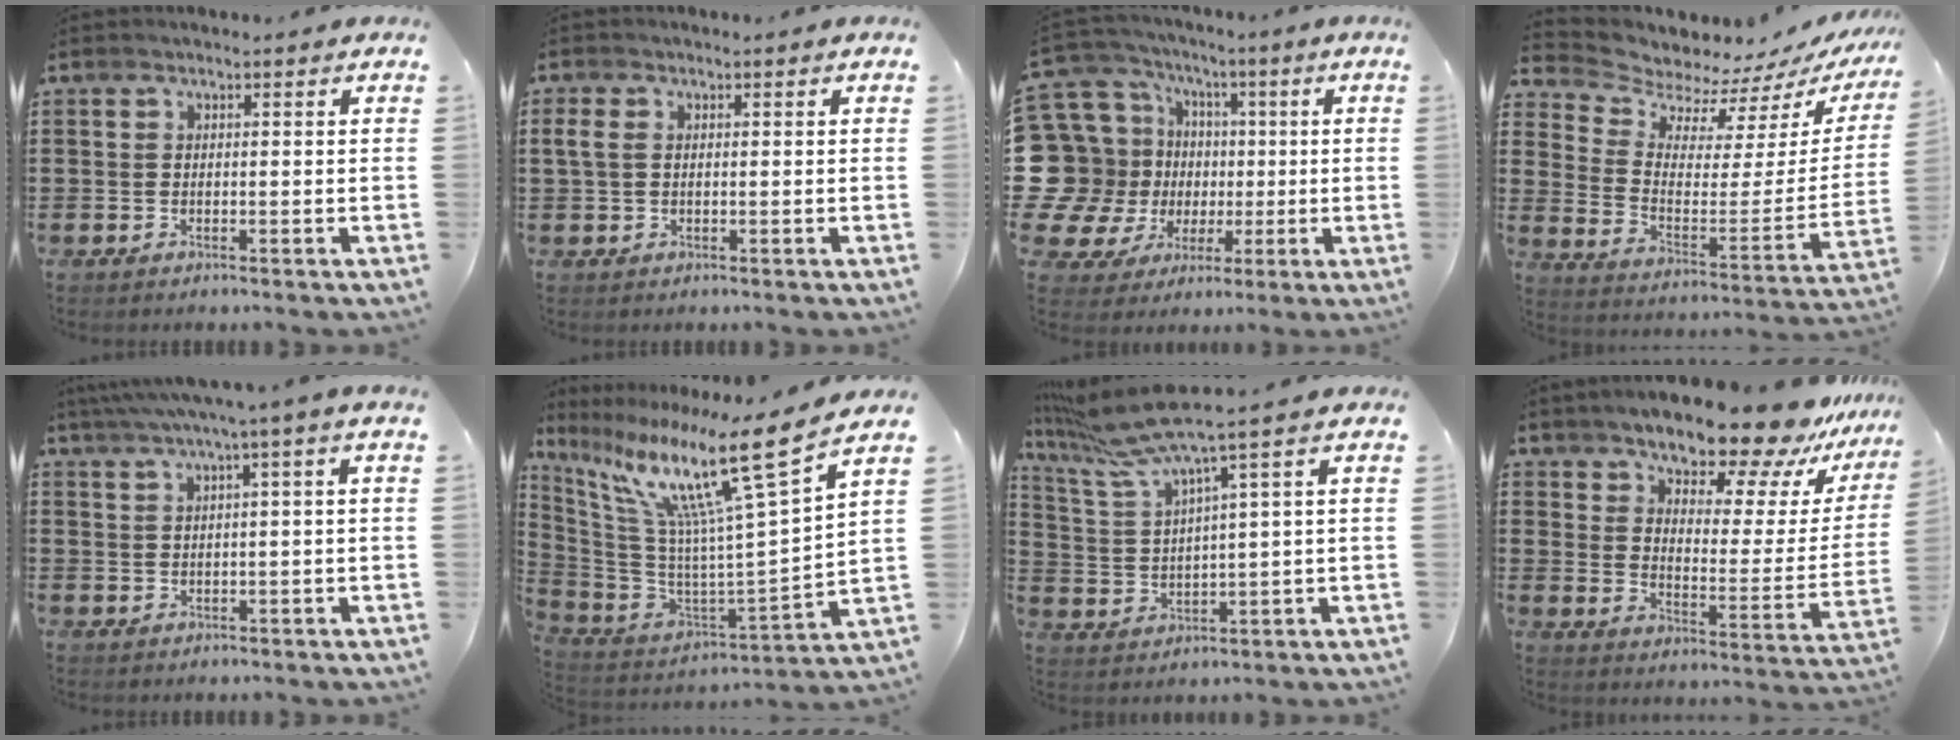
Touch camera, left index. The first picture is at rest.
{"total": 2.5, "force": [0.2, 1.6, 1.9], "torque": [-0.055, 0.001, -0.002]}
{"total": 13.7, "force": [-1.6, 13.3, 3.1], "torque": [-0.144, -0.008, 0.001]}
{"total": 5.9, "force": [5.6, 1.8, 0.0], "torque": [-0.042, -0.055, 0.097]}
{"total": 2.5, "force": [0.7, 0.0, 2.4], "torque": [-0.048, -0.003, 0.011]}
{"total": 16.2, "force": [9.6, 0.5, 13.1], "torque": [-0.276, -0.059, 0.137]}
{"total": 7.3, "force": [5.2, 0.0, 5.1], "torque": [-0.128, -0.023, 0.089]}
{"total": 13.0, "force": [11.5, 3.0, 5.3], "torque": [-0.110, -0.080, 0.199]}